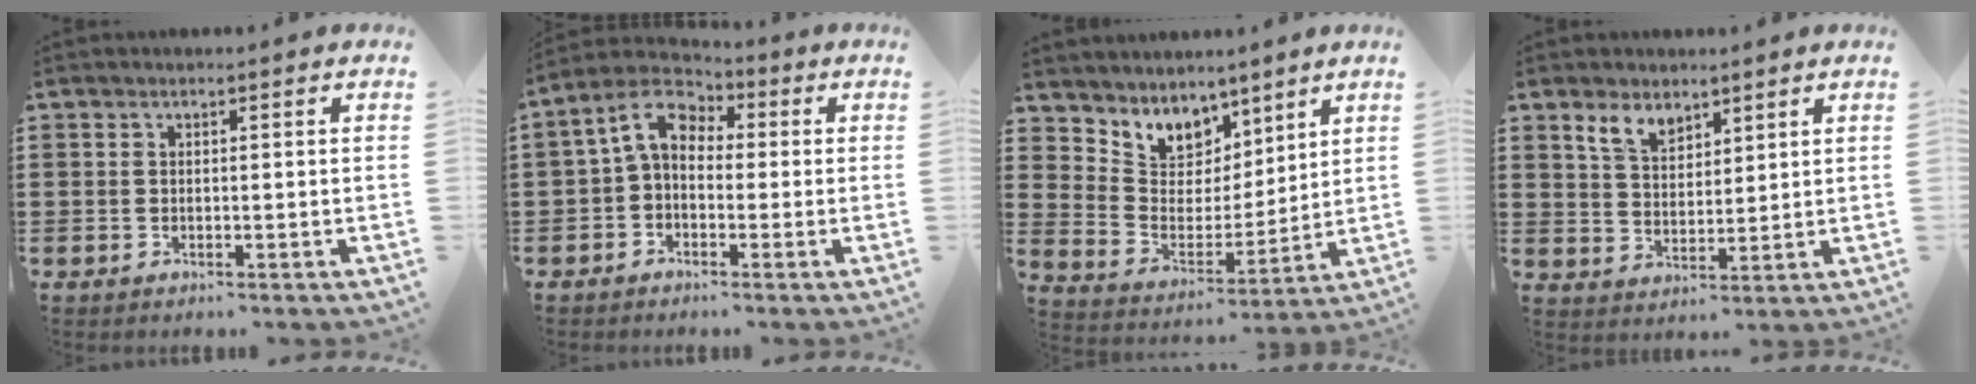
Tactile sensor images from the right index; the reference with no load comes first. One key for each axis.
{"total": 6.2, "fx": 1.4, "fy": 4.3, "fz": 4.1, "tx": -0.108, "ty": 0.008, "tz": 0.019}
{"total": 6.4, "fx": 5.2, "fy": 3.8, "fz": -0.4, "tx": -0.040, "ty": -0.050, "tz": 0.096}
{"total": 4.7, "fx": 3.6, "fy": 2.4, "fz": 1.9, "tx": -0.051, "ty": 0.006, "tz": 0.068}